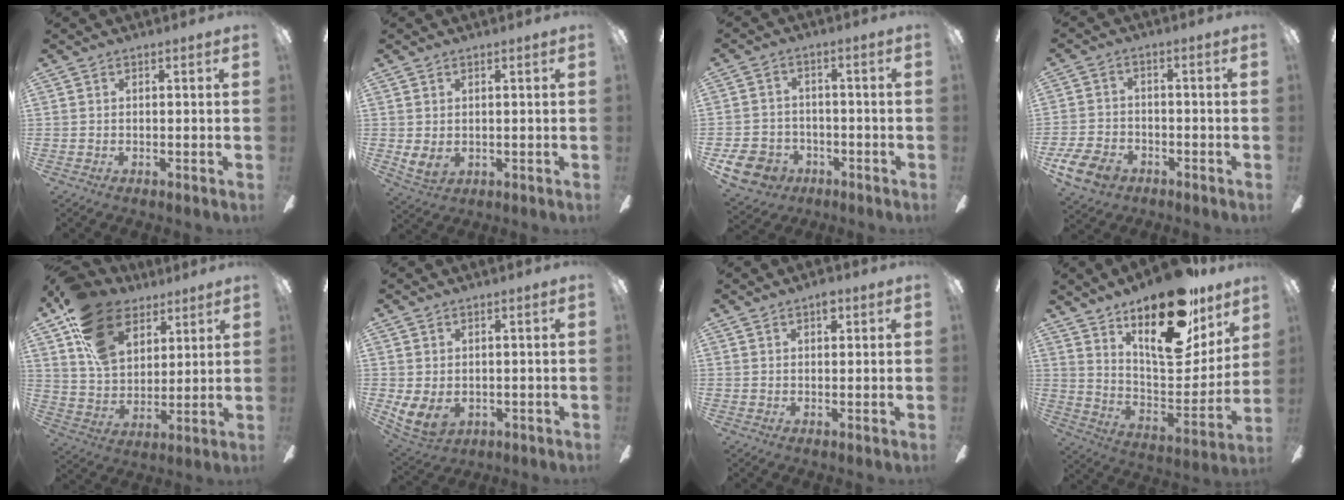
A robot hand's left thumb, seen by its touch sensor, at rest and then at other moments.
{"total": 3.6, "force": [1.0, 2.7, 2.2], "torque": [-0.046, -0.008, 0.018]}
{"total": 8.7, "force": [-4.5, 6.8, 2.9], "torque": [-0.075, 0.031, -0.083]}
{"total": 8.7, "force": [-4.9, 5.7, 4.4], "torque": [-0.106, 0.027, -0.093]}
{"total": 17.4, "force": [10.3, 11.1, 8.7], "torque": [-0.171, -0.032, 0.198]}
{"total": 5.7, "force": [0.8, 4.4, 3.6], "torque": [-0.075, -0.011, 0.015]}
{"total": 3.1, "force": [2.0, 1.7, 1.8], "torque": [-0.014, -0.004, 0.029]}
{"total": 23.9, "force": [16.2, 9.8, 14.5], "torque": [-0.201, -0.105, 0.276]}